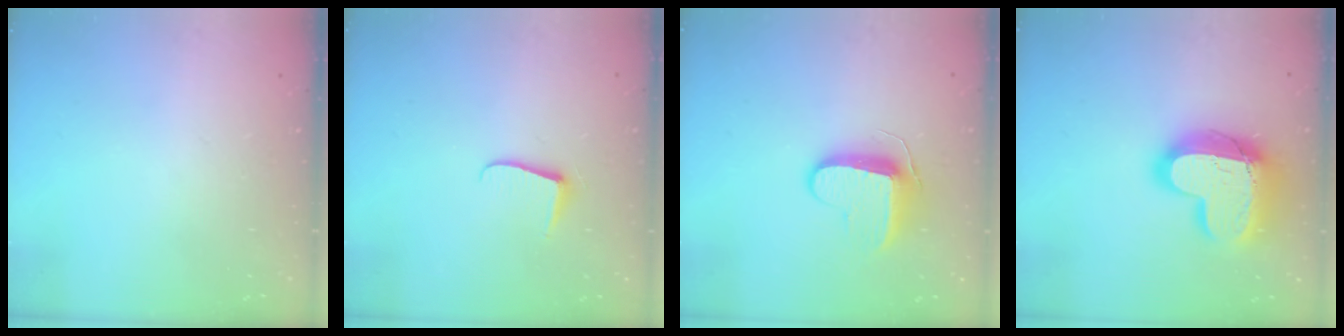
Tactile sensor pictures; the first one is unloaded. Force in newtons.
{"total": 5.6, "press": 5.6, "slide": 0.7}
{"total": 9.6, "press": 9.6, "slide": 0.9}
{"total": 18.9, "press": 18.8, "slide": 1.5}